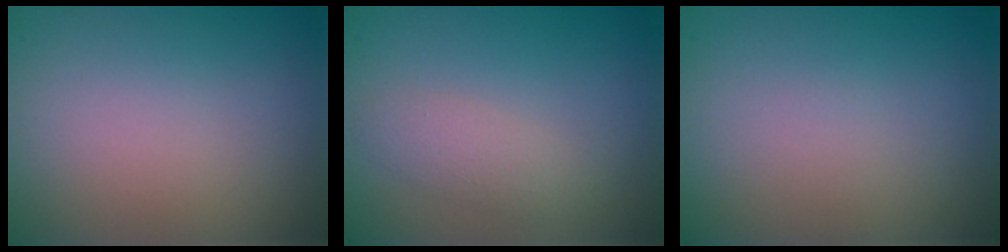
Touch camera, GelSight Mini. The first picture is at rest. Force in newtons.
{"total": 1.8, "press": 1.8, "slide": 0.2}
{"total": 0.0}